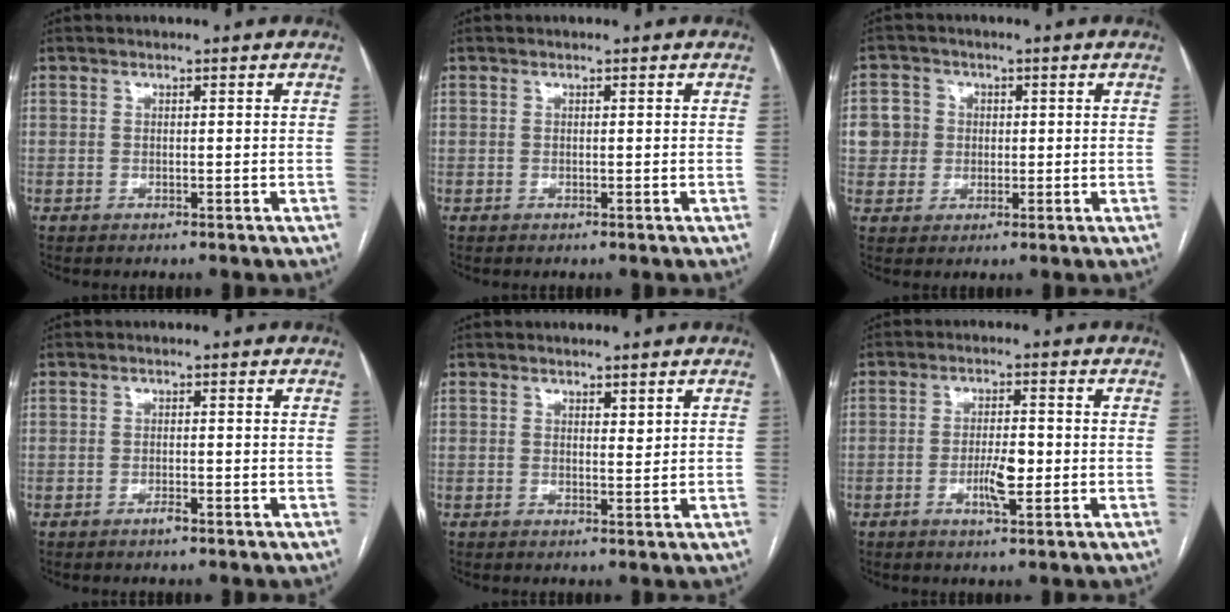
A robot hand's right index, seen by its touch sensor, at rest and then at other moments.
{"total": 0.0}
{"total": 5.9, "force": [0.7, 5.8, 0.8], "torque": [-0.014, 0.021, 0.016]}
{"total": 1.2, "force": [-0.9, 0.3, 0.8], "torque": [-0.014, 0.001, -0.013]}
{"total": 1.2, "force": [0.8, 0.4, 0.7], "torque": [-0.008, -0.006, 0.013]}
{"total": 4.8, "force": [-1.3, 1.1, 4.5], "torque": [-0.081, 0.000, -0.020]}